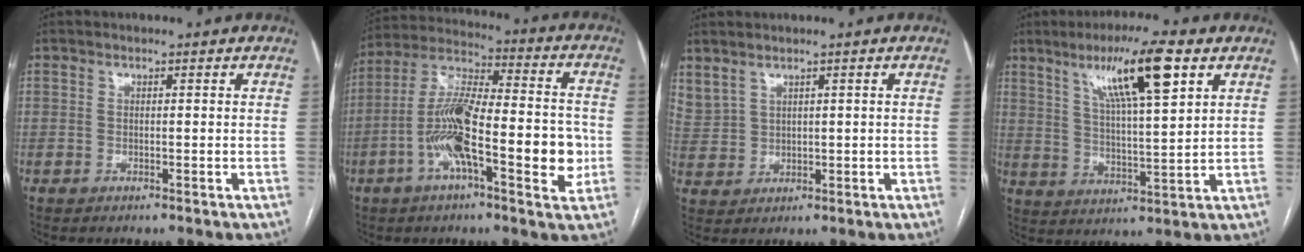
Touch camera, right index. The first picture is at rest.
{"total": 17.4, "force": [-4.1, 4.6, 16.3], "torque": [-0.291, 0.016, -0.072]}
{"total": 5.2, "force": [3.7, 3.1, 2.1], "torque": [-0.059, 0.008, 0.094]}
{"total": 12.7, "force": [6.7, 0.9, 10.8], "torque": [-0.190, 0.009, 0.114]}